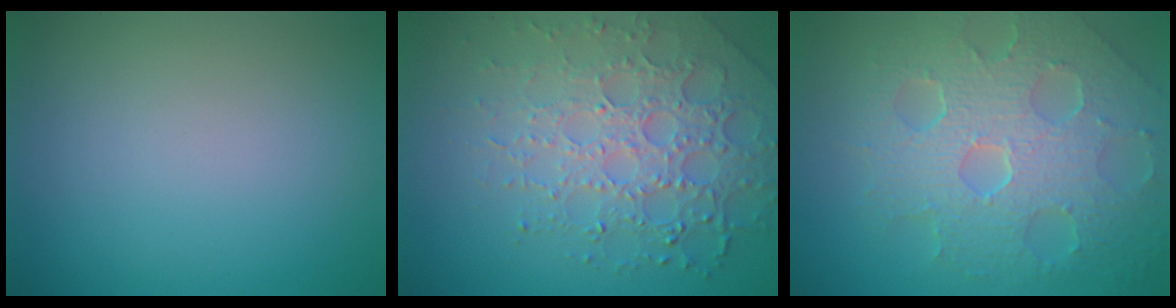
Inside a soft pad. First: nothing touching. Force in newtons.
{"total": 6.7, "press": 4.9, "slide": 4.5}
{"total": 8.5, "press": 5.9, "slide": 6.1}